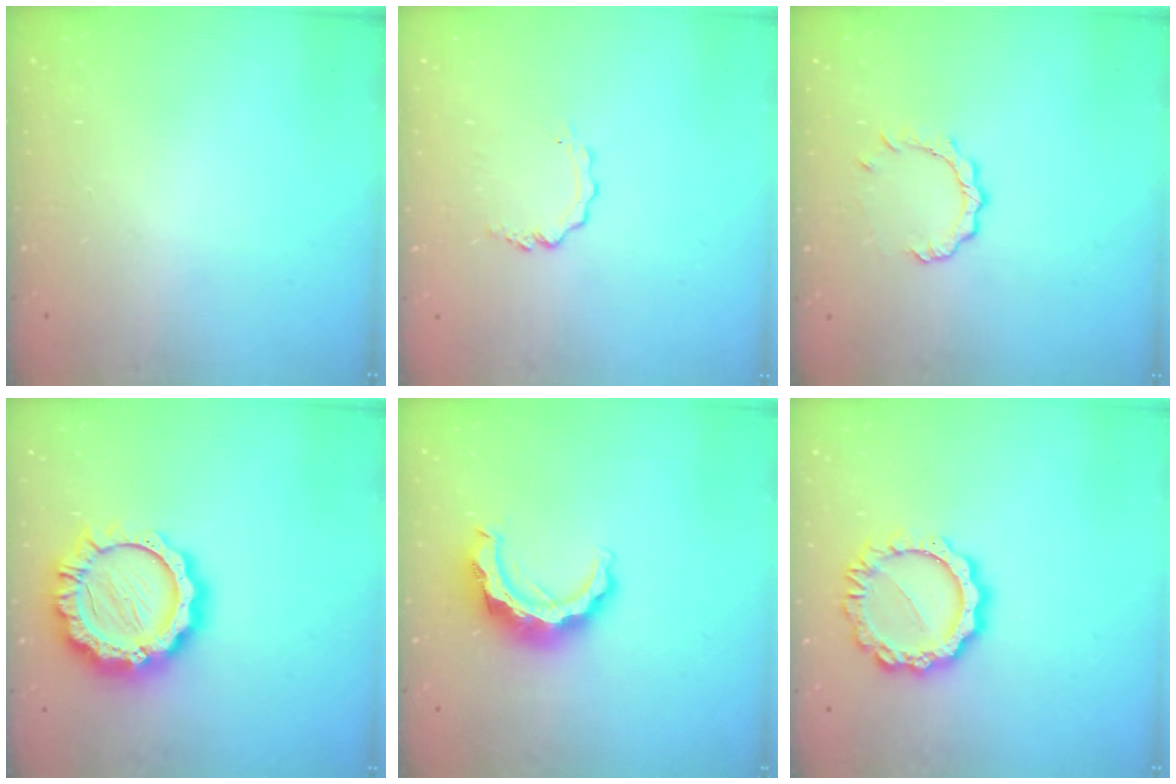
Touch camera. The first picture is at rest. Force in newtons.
{"total": 3.3, "press": 3.3, "slide": 0.3}
{"total": 3.8, "press": 3.8, "slide": 0.2}
{"total": 15.6, "press": 15.6, "slide": 1.3}
{"total": 11.0, "press": 11.0, "slide": 0.9}
{"total": 12.1, "press": 12.0, "slide": 1.1}